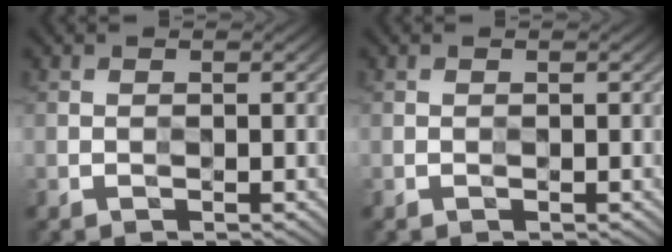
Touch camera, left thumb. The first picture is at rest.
{"total": 0.0}